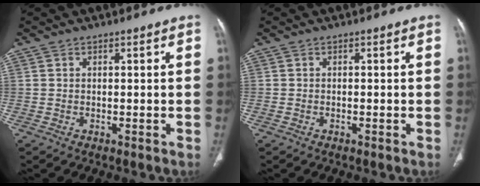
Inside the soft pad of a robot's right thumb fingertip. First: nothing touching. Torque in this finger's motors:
{"motor_torque": [-0.07, 0.75, -0.47, 0.18, 0.07]}